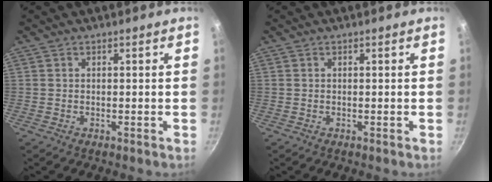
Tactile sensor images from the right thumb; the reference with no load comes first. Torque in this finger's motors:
{"motor_torque": [-0.04, 0.04, 0.04, 0.02, 0.02]}